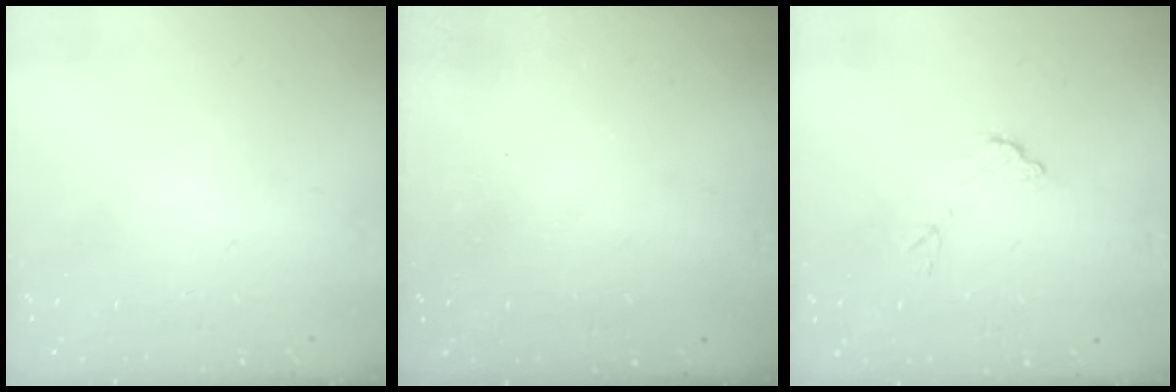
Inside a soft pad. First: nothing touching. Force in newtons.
{"total": 3.2, "press": 3.2, "slide": 0.1}
{"total": 7.3, "press": 7.3, "slide": 0.3}